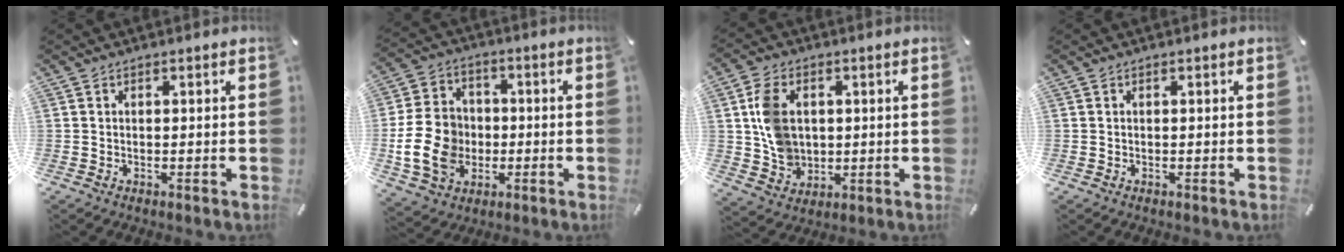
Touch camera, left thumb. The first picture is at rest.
{"total": 14.1, "force": [-2.5, 11.7, 7.3], "torque": [-0.167, 0.020, -0.043]}
{"total": 9.8, "force": [1.6, 7.9, 5.5], "torque": [-0.113, 0.006, 0.030]}
{"total": 0.0}